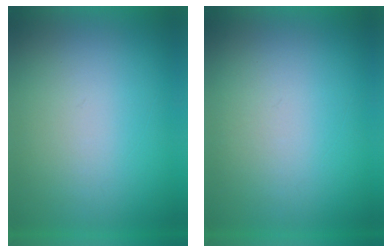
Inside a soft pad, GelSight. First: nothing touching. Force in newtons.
{"total": 1.1}